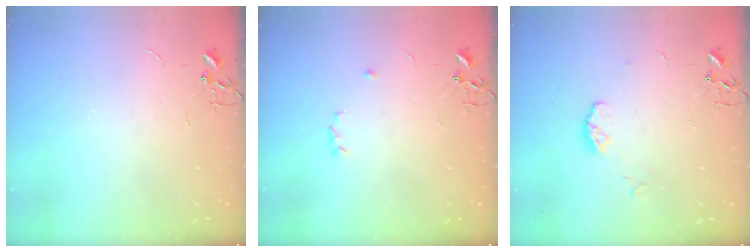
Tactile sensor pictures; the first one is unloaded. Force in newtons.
{"total": 3.1, "press": 3.1, "slide": 0.5}
{"total": 6.9, "press": 6.8, "slide": 0.8}